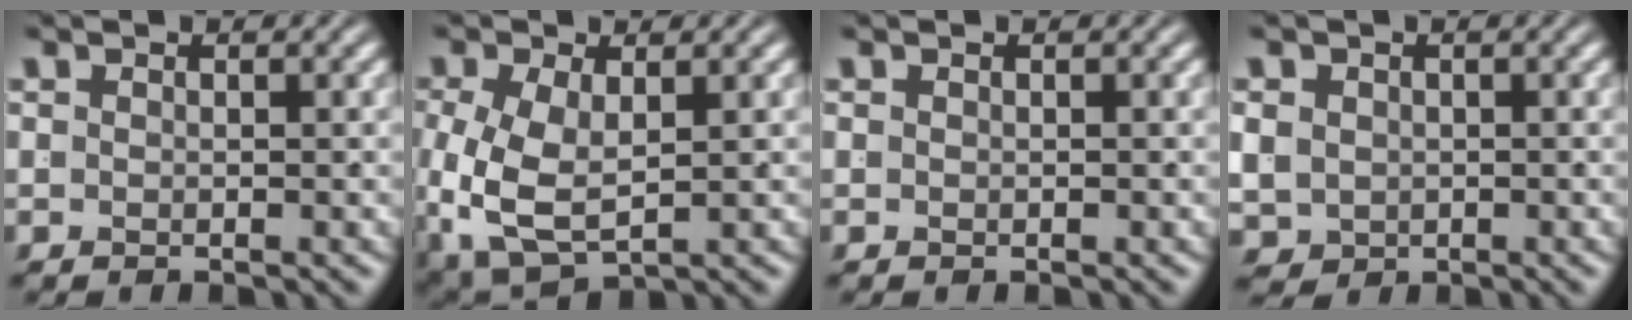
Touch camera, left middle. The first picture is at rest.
{"total": 7.1, "force": [-1.5, 5.0, 4.7], "torque": [-0.125, -0.041, -0.001]}
{"total": 0.0}
{"total": 5.1, "force": [-1.0, 4.5, 2.0], "torque": [-0.062, -0.037, 0.000]}